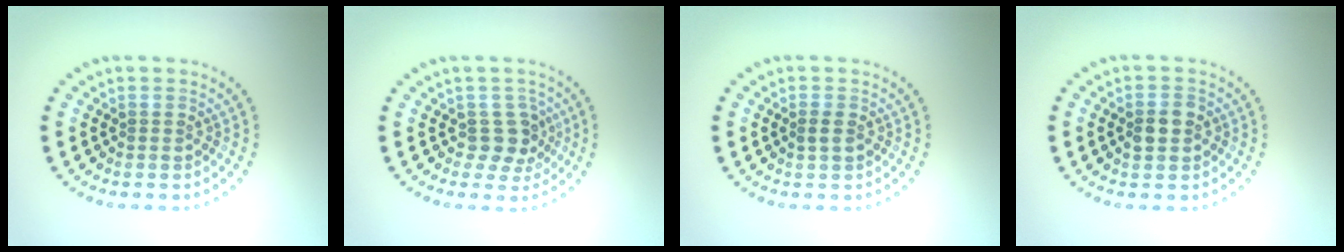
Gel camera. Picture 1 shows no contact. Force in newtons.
{"total": 2.6, "press": 2.1, "slide": 1.5}
{"total": 1.1, "press": 1.1, "slide": 0.2}
{"total": 2.5, "press": 2.5, "slide": 0.1}